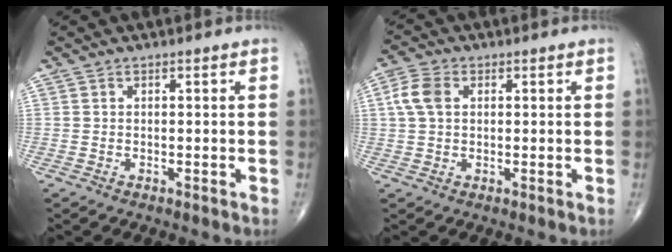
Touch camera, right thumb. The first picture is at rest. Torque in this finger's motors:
{"motor_torque": [-0.48, 0.49, 0.16, 0.05, 0.05]}